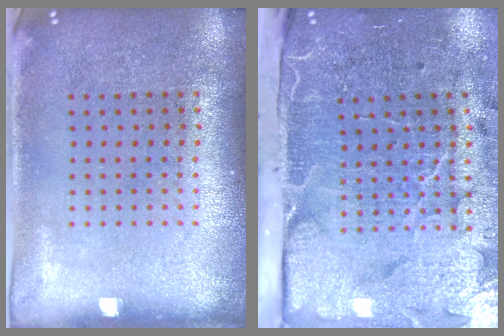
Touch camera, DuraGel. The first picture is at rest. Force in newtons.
{"total": 5.1, "press": 4.0, "slide": 3.1}